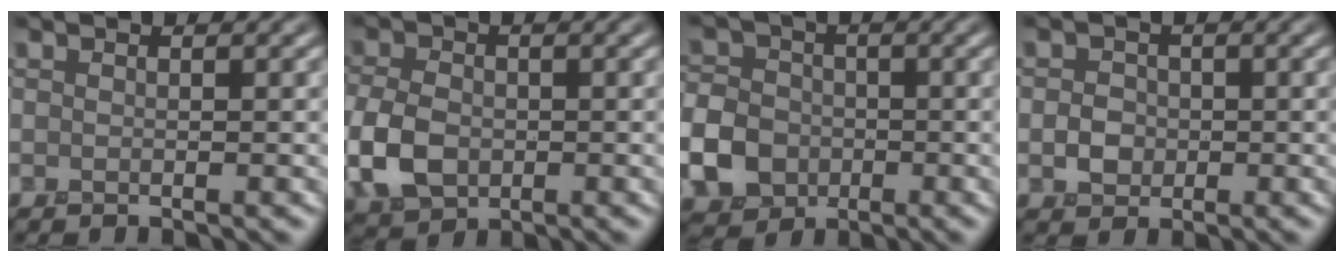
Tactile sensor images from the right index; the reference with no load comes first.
{"total": 5.3, "force": [-1.2, 3.8, 3.5], "torque": [-0.088, -0.004, -0.029]}
{"total": 8.1, "force": [-2.8, 6.9, 3.3], "torque": [-0.076, -0.019, -0.079]}
{"total": 2.0, "force": [-0.3, 1.8, 0.8], "torque": [-0.014, 0.001, -0.008]}